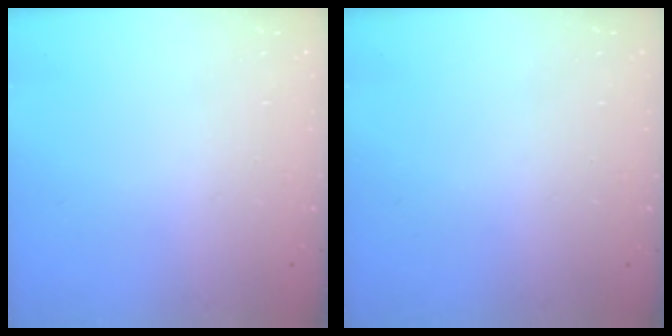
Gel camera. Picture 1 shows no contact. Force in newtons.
{"total": 0.0}